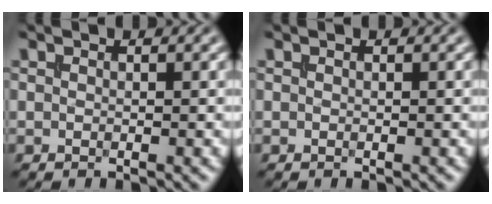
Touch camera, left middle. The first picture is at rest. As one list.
[{"total": 0.0}]